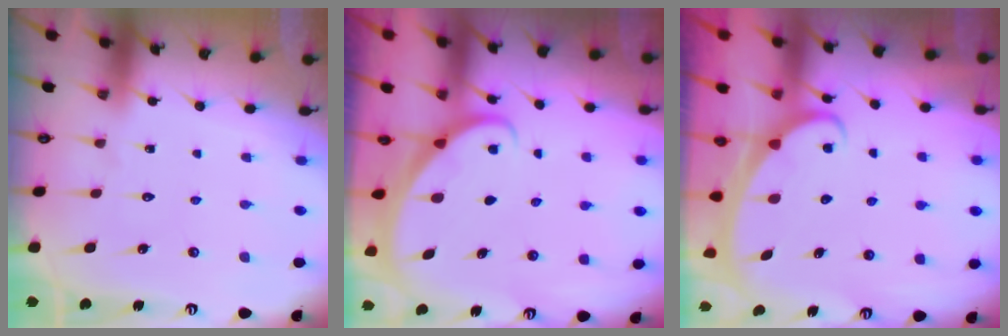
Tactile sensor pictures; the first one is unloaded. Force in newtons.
{"total": 1.3, "press": 1.3, "slide": 0.0}
{"total": 2.1, "press": 2.1, "slide": 0.3}